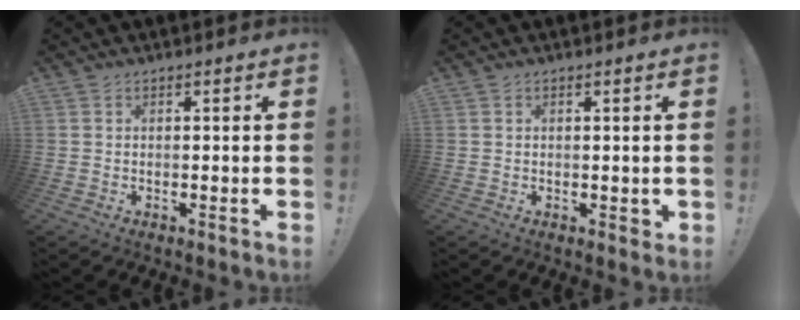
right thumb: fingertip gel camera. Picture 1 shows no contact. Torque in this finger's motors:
{"motor_torque": [-0.01, -0.17, -0.16, 0.09, 0.02]}